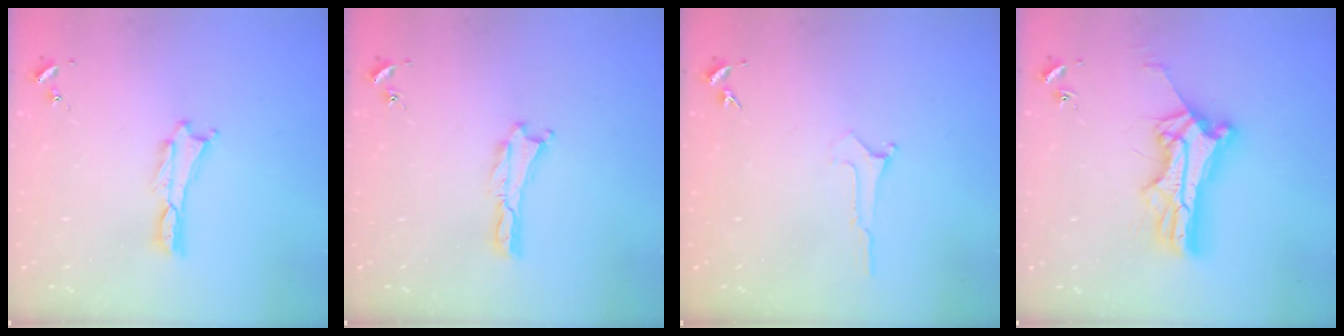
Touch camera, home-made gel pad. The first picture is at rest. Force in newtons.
{"total": 0.0}
{"total": 0.0}
{"total": 10.4, "press": 10.4, "slide": 0.8}